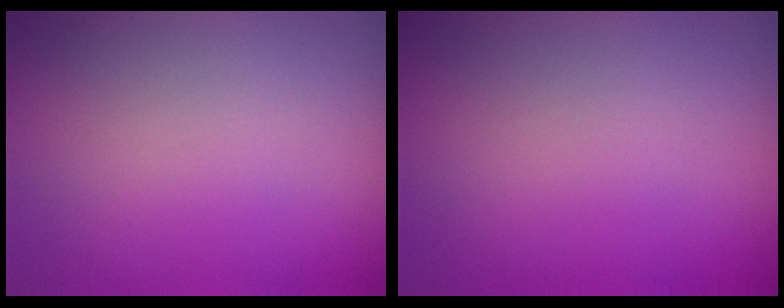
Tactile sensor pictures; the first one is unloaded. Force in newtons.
{"total": 0.0}